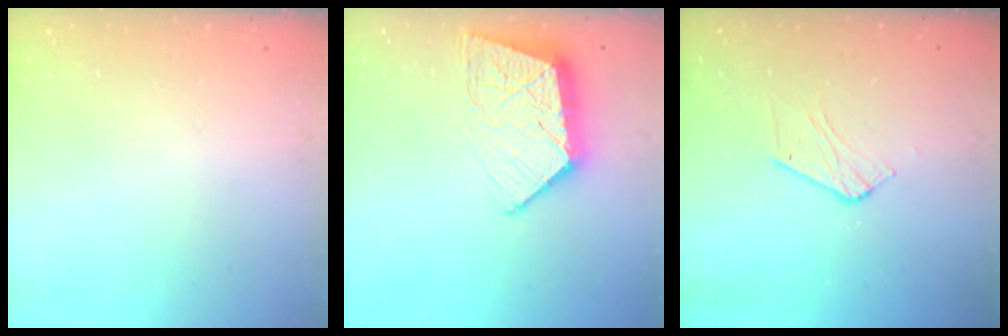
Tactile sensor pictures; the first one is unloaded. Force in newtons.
{"total": 13.6, "press": 13.5, "slide": 1.0}
{"total": 3.8, "press": 3.8, "slide": 0.3}